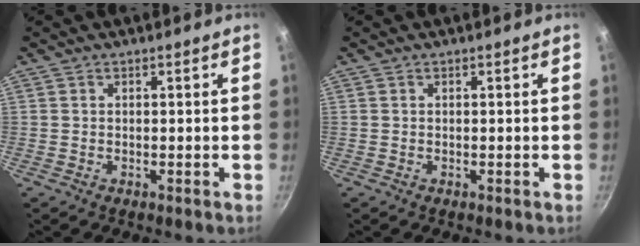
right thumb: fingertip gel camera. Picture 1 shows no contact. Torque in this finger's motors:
{"motor_torque": [0.01, 0.01, -0.03, 0.03, 0.00]}